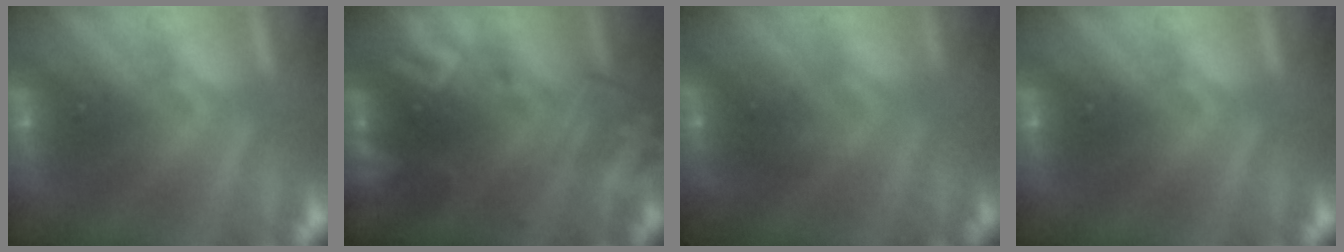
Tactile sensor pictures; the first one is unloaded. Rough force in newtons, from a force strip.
{"total": 2.4}
{"total": 1.3}
{"total": 0.0}